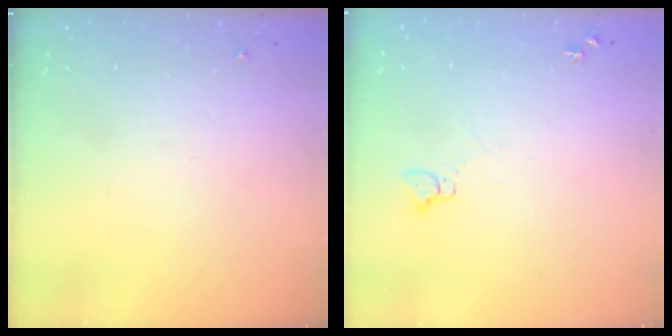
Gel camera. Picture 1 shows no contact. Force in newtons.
{"total": 3.8, "press": 3.8, "slide": 0.4}